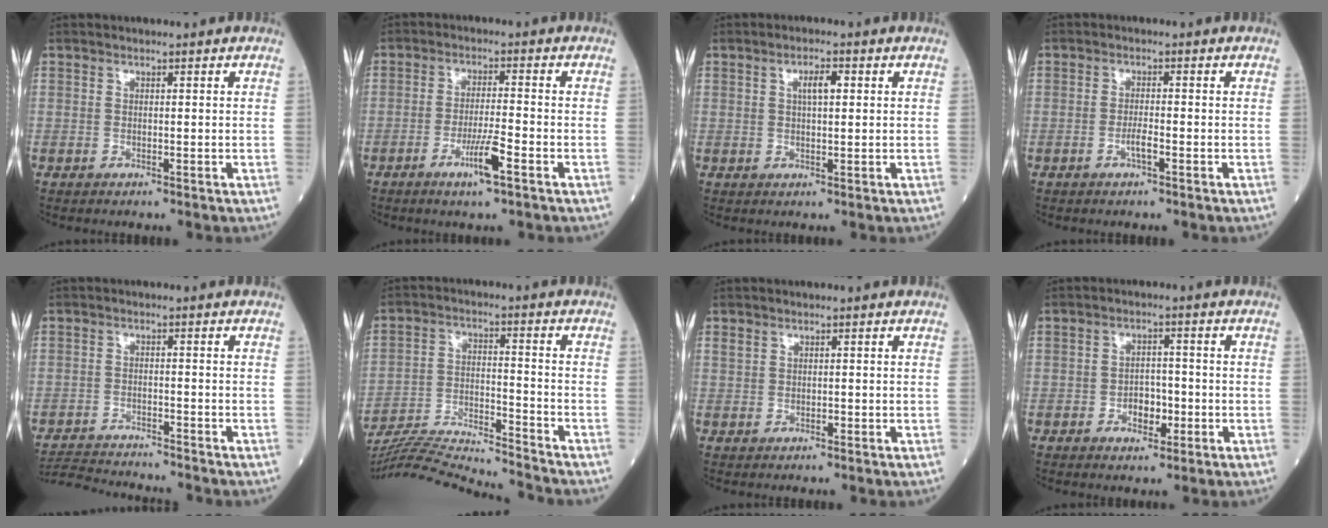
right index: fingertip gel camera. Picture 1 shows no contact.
{"total": 5.4, "force": [-2.8, -0.1, 4.6], "torque": [-0.086, -0.007, -0.054]}
{"total": 2.9, "force": [0.9, 0.8, 2.7], "torque": [-0.048, 0.003, 0.015]}
{"total": 1.8, "force": [-0.9, 0.1, 1.6], "torque": [-0.030, 0.001, -0.018]}
{"total": 8.1, "force": [-8.0, -0.1, 1.6], "torque": [-0.028, -0.010, -0.132]}
{"total": 16.9, "force": [-16.2, -1.1, 4.6], "torque": [-0.087, -0.006, -0.265]}
{"total": 1.0, "force": [0.3, 0.8, 0.5], "torque": [-0.015, 0.009, 0.007]}
{"total": 3.7, "force": [-1.3, 2.3, 2.6], "torque": [-0.035, 0.006, -0.019]}